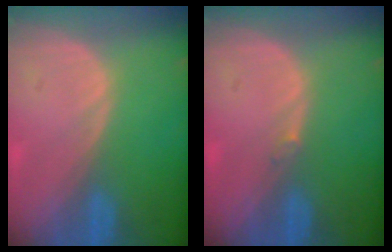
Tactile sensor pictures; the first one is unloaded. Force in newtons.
{"total": 0.5, "press": 0.5, "slide": 0.1}